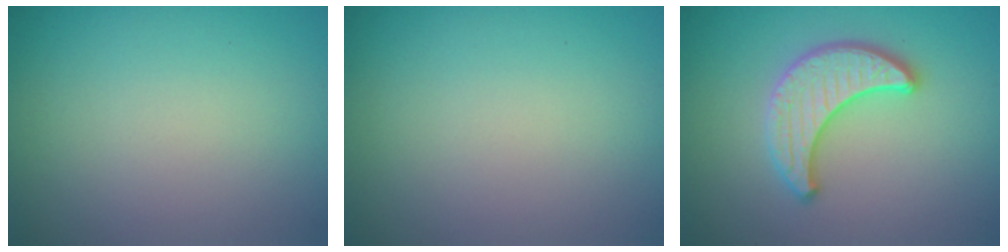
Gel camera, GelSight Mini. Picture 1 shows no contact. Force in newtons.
{"total": 0.0}
{"total": 3.3, "press": 3.3, "slide": 0.2}